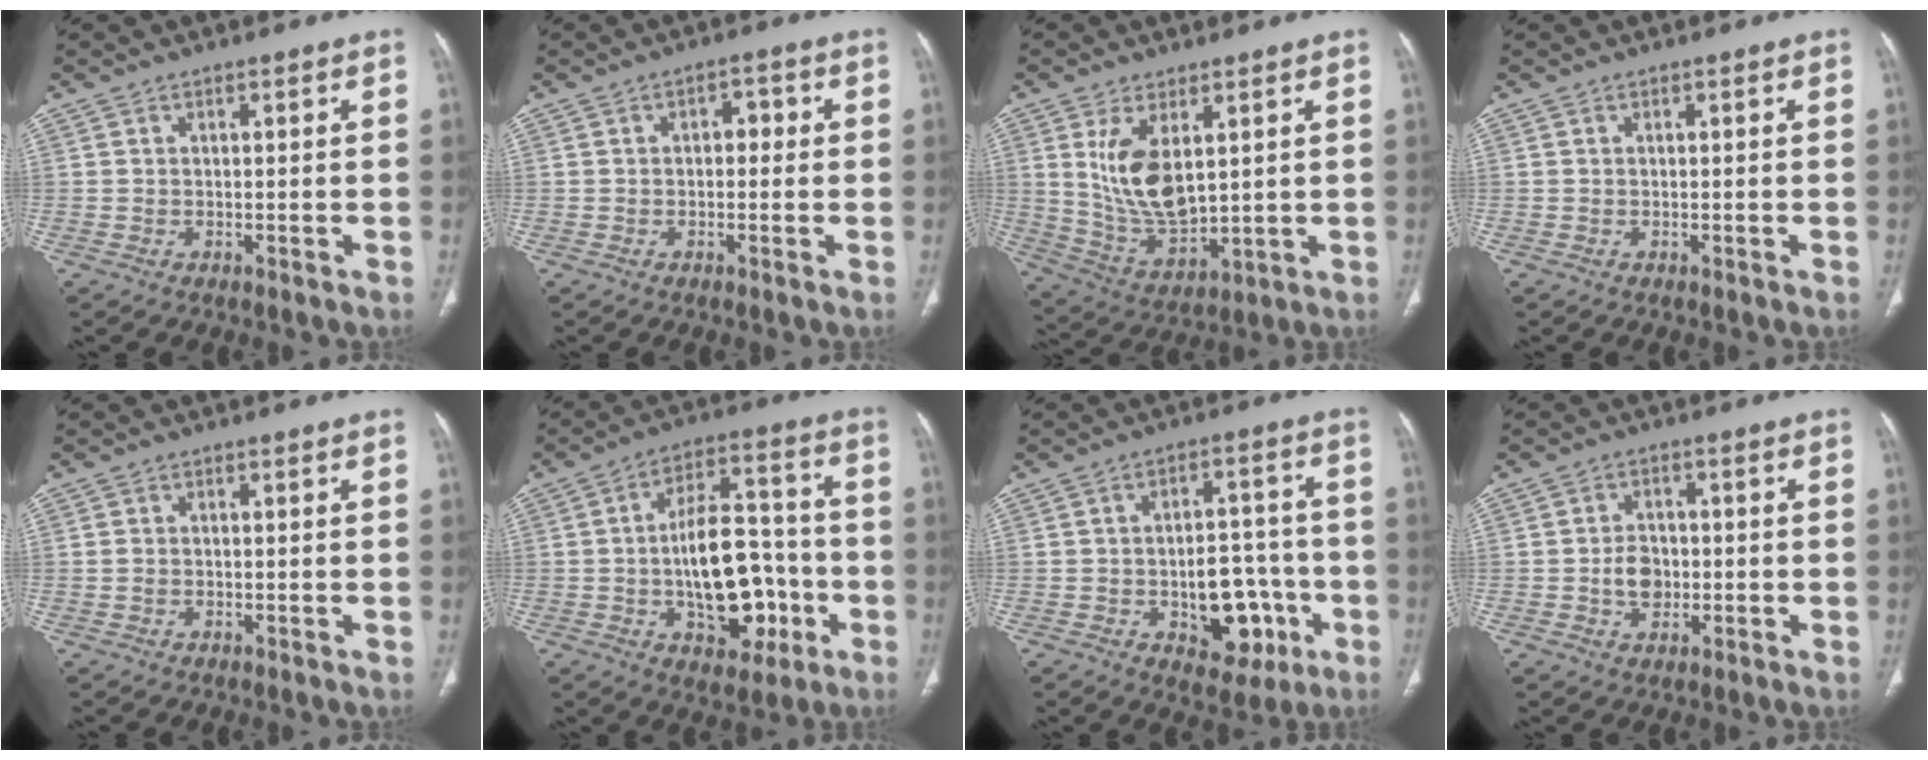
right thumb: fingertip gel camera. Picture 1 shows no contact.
{"total": 2.9, "force": [0.2, 1.9, 2.2], "torque": [-0.018, 0.015, -0.002]}
{"total": 12.4, "force": [3.4, 6.2, 10.1], "torque": [-0.181, -0.025, 0.085]}
{"total": 0.0}
{"total": 1.2, "force": [-0.2, 0.9, 0.7], "torque": [-0.016, 0.004, 0.000]}
{"total": 18.1, "force": [-3.8, 10.2, 14.4], "torque": [-0.189, 0.042, -0.050]}
{"total": 13.3, "force": [-3.9, 8.1, 9.8], "torque": [-0.092, 0.035, -0.043]}
{"total": 5.1, "force": [-0.8, 4.0, 3.1], "torque": [-0.034, 0.008, -0.014]}